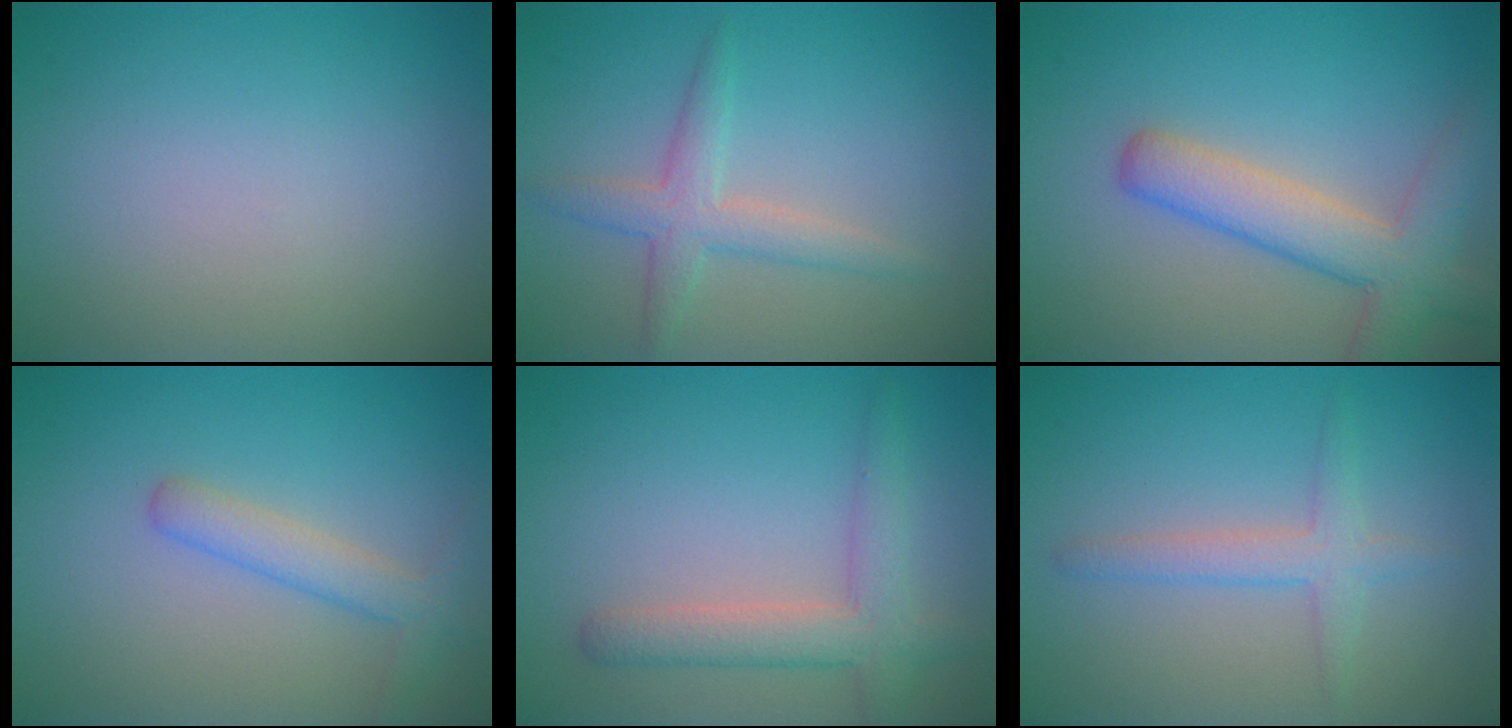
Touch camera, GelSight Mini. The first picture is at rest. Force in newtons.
{"total": 2.8, "press": 2.8, "slide": 0.0}
{"total": 5.4, "press": 5.3, "slide": 0.4}
{"total": 2.6, "press": 2.6, "slide": 0.1}
{"total": 3.7, "press": 3.7, "slide": 0.2}
{"total": 2.3, "press": 2.3, "slide": 0.1}